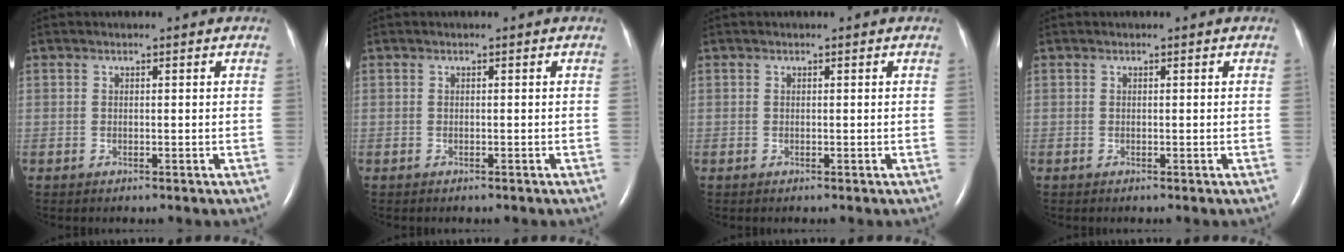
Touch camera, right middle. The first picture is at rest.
{"total": 0.0}
{"total": 0.0}
{"total": 0.0}